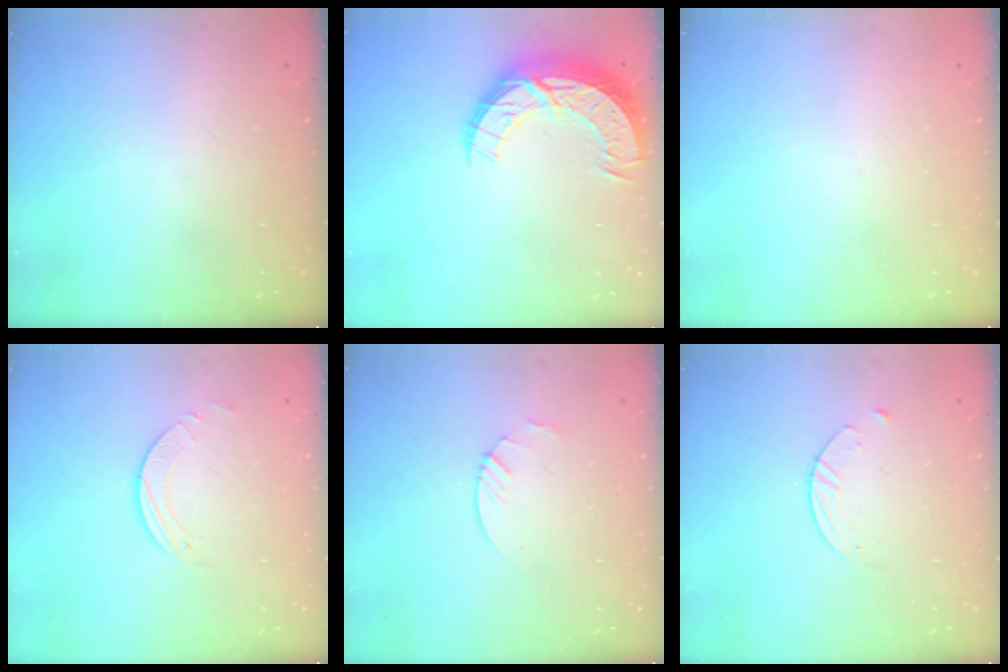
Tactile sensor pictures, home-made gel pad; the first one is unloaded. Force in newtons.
{"total": 12.6, "press": 12.6, "slide": 0.8}
{"total": 0.0}
{"total": 2.5, "press": 2.5, "slide": 0.2}
{"total": 3.0, "press": 2.9, "slide": 0.3}
{"total": 3.6, "press": 3.6, "slide": 0.4}